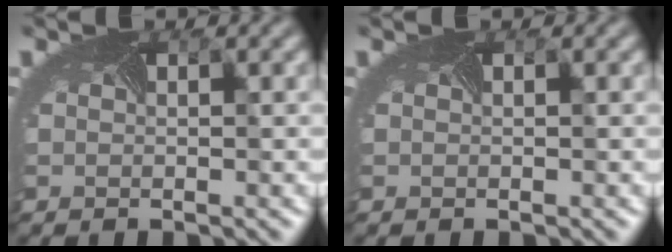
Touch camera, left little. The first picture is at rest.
{"total": 0.0}